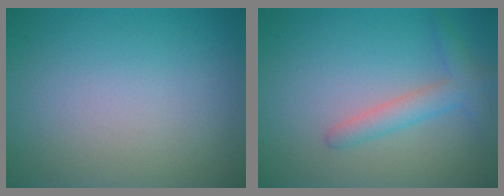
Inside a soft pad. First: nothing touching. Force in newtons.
{"total": 2.1, "press": 2.1, "slide": 0.2}